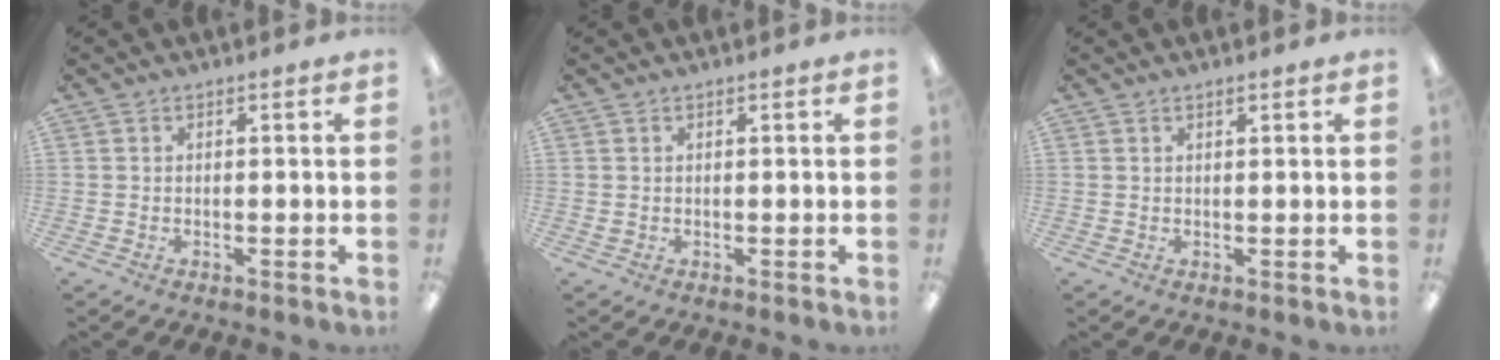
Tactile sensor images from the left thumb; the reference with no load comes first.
{"total": 0.7, "force": [0.4, 0.4, 0.4], "torque": [-0.009, 0.004, 0.007]}
{"total": 1.0, "force": [0.8, 0.2, 0.5], "torque": [-0.013, 0.000, 0.015]}